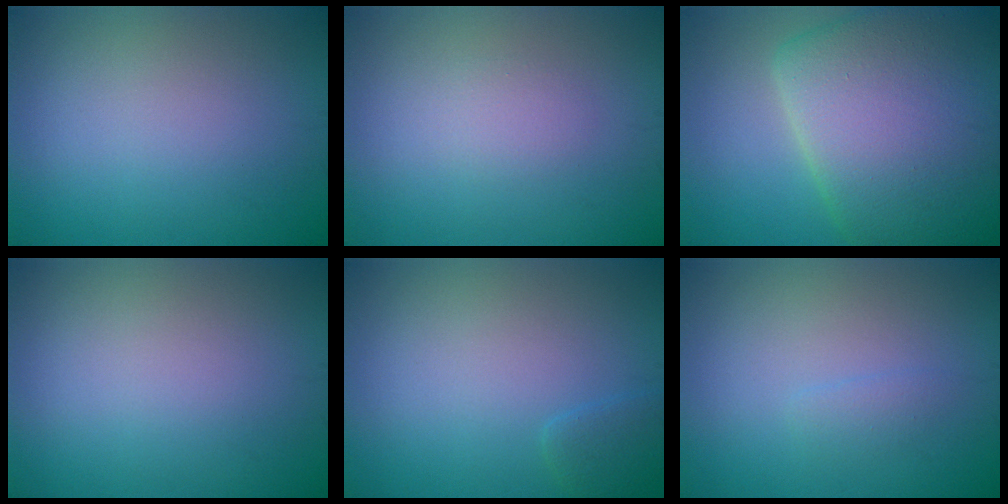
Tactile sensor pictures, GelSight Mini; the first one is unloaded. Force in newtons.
{"total": 1.1, "press": 1.1, "slide": 0.1}
{"total": 12.6, "press": 12.6, "slide": 1.0}
{"total": 0.0}
{"total": 1.0, "press": 1.0, "slide": 0.1}
{"total": 0.8, "press": 0.8, "slide": 0.1}